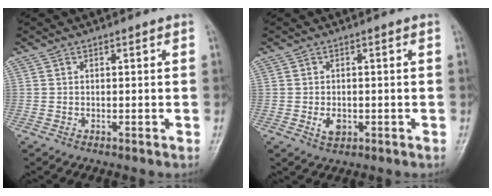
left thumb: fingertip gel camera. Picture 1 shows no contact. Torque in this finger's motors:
{"motor_torque": [0.39, 0.57, 0.52, 0.09, 0.00]}